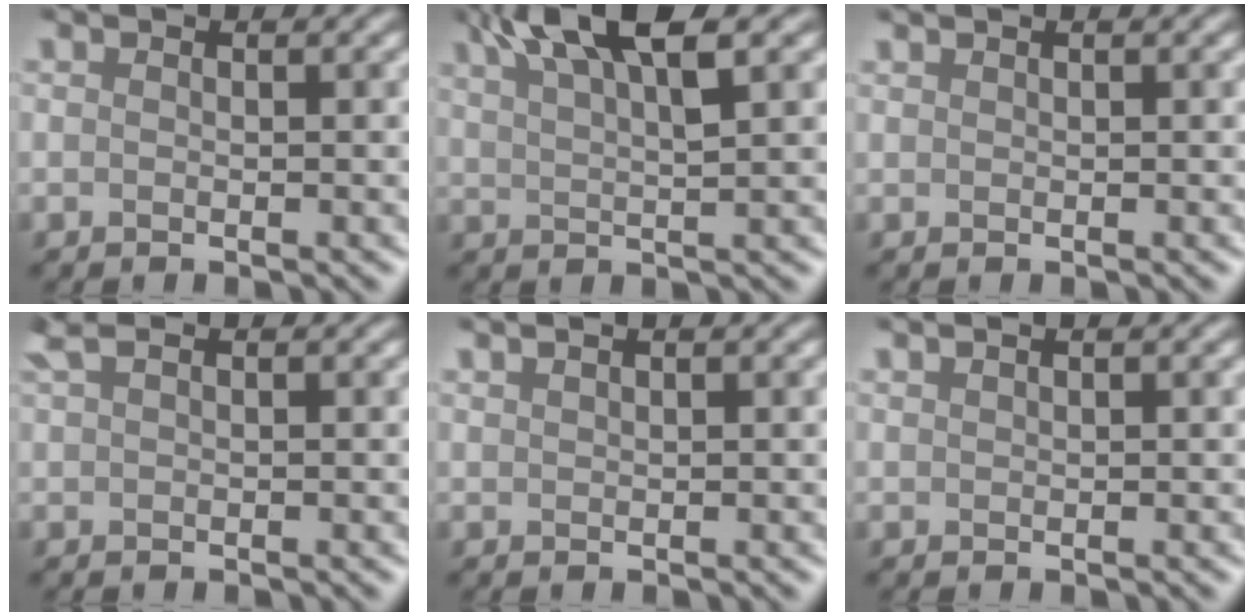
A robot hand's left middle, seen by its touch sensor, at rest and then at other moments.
{"total": 5.1, "force": [3.8, 0.3, 3.4], "torque": [-0.070, 0.019, 0.083]}
{"total": 0.0}
{"total": 0.7, "force": [0.1, -0.7, 0.0], "torque": [-0.022, 0.005, 0.022]}
{"total": 1.1, "force": [1.0, 0.3, 0.4], "torque": [-0.014, 0.018, 0.019]}
{"total": 0.7, "force": [0.7, 0.1, 0.2], "torque": [-0.010, 0.016, 0.011]}